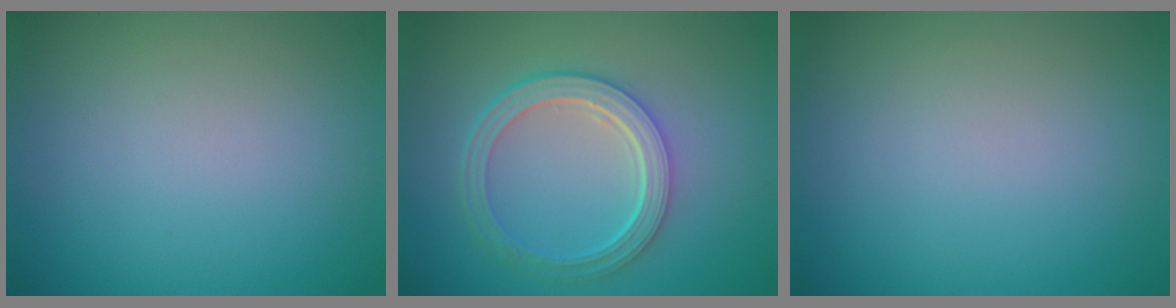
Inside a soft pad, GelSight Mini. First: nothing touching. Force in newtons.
{"total": 4.9, "press": 3.7, "slide": 3.3}
{"total": 0.0}